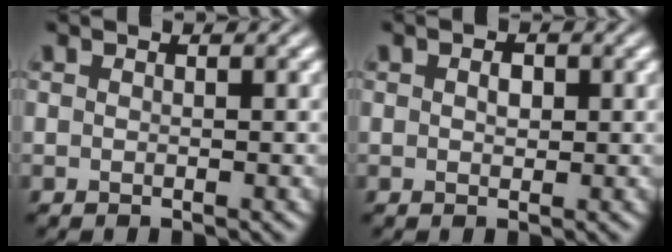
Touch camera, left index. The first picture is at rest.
{"total": 1.2, "force": [0.2, 0.8, 0.9], "torque": [-0.014, 0.001, 0.001]}